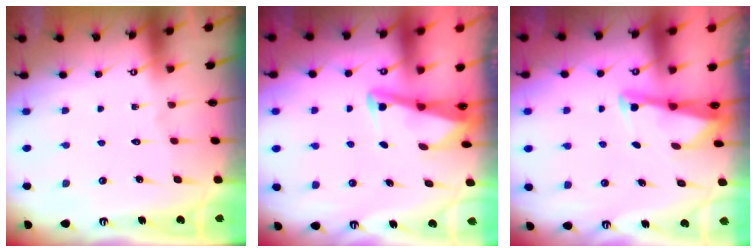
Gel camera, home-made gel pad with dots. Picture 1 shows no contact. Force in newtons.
{"total": 3.0, "press": 2.9, "slide": 0.4}
{"total": 2.5, "press": 2.5, "slide": 0.1}